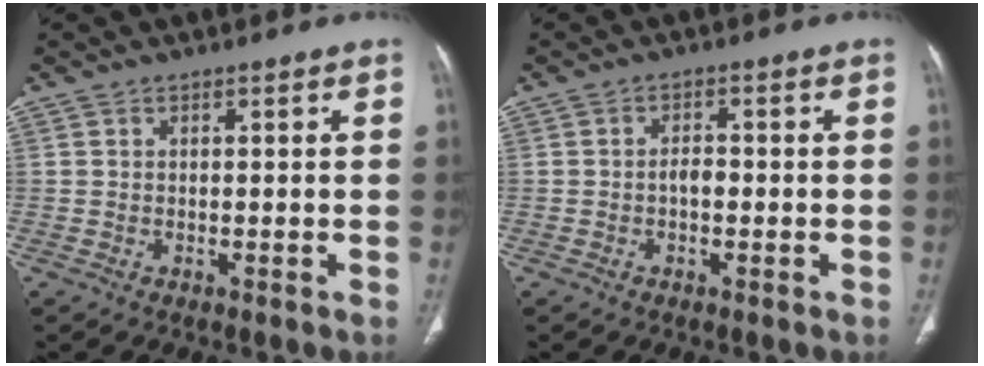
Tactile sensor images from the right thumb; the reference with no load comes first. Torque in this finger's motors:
{"motor_torque": [0.09, 0.39, 0.27, -0.33, -0.01]}